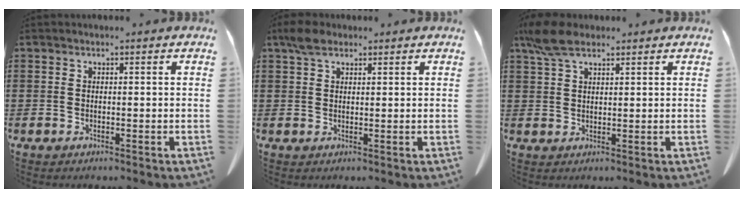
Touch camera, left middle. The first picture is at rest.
{"total": 3.1, "force": [2.1, 1.4, 1.8], "torque": [-0.041, 0.007, 0.038]}
{"total": 5.7, "force": [3.6, 2.2, 3.8], "torque": [-0.091, 0.001, 0.066]}